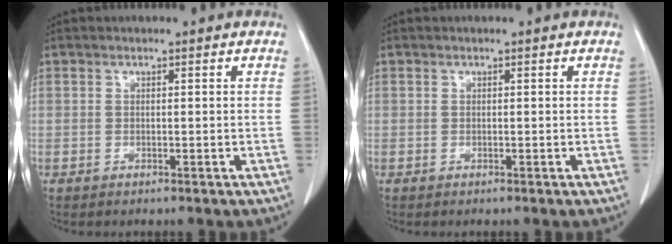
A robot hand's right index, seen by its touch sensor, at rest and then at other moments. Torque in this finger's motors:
{"motor_torque": [0.00, 0.00, 0.00, 0.00]}